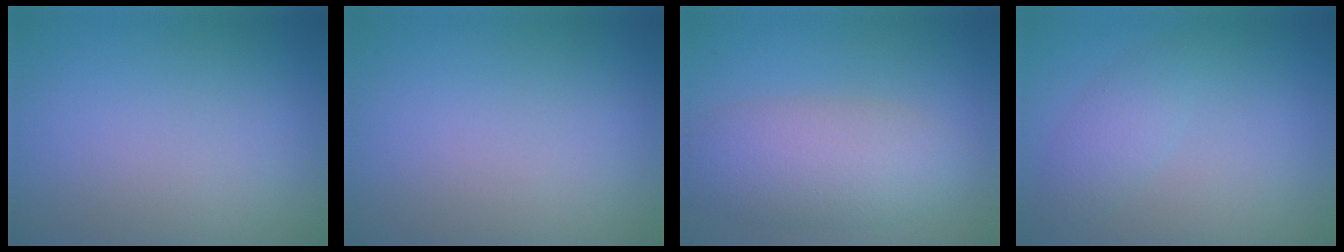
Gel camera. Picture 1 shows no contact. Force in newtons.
{"total": 0.0}
{"total": 5.6, "press": 5.6, "slide": 0.3}
{"total": 2.0, "press": 2.0, "slide": 0.1}